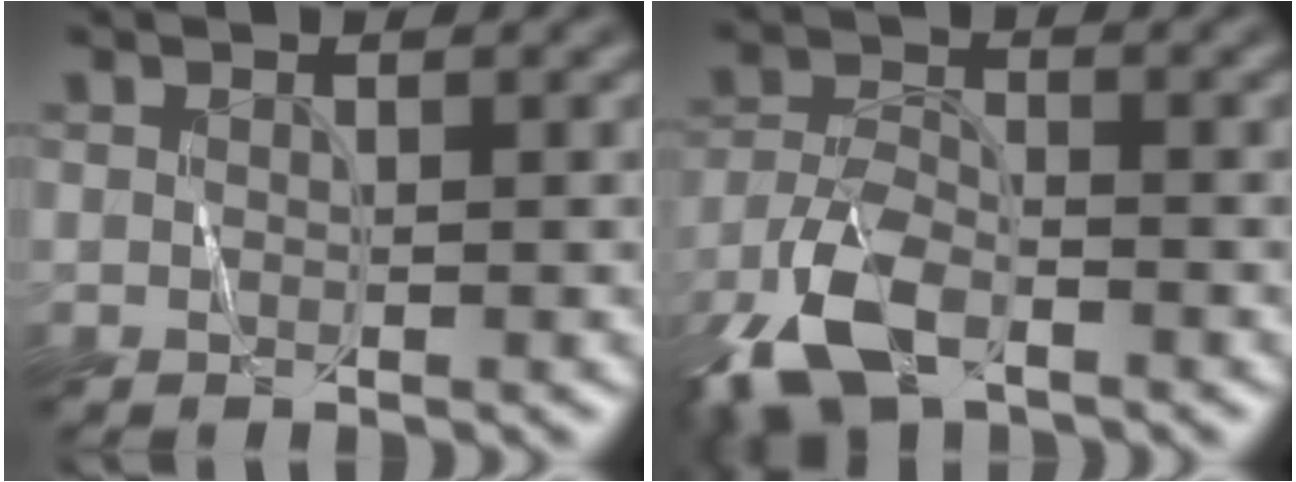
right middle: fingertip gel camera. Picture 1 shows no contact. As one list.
[{"total": 7.4, "force": [-5.2, 2.9, 4.5], "torque": [-0.103, -0.010, -0.110]}]